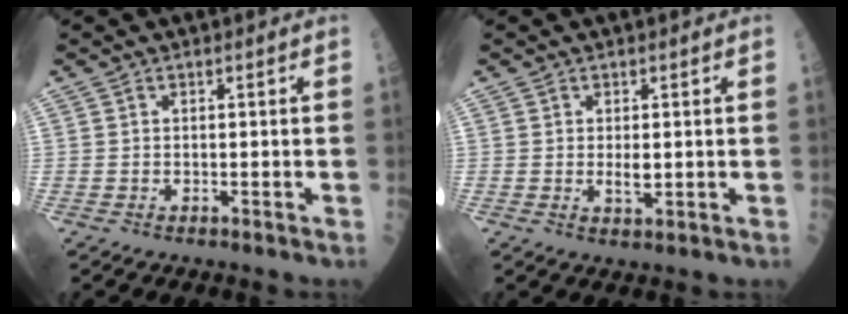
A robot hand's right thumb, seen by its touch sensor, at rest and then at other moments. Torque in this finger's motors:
{"motor_torque": [0.08, -0.09, 0.40, -0.01, 0.00]}